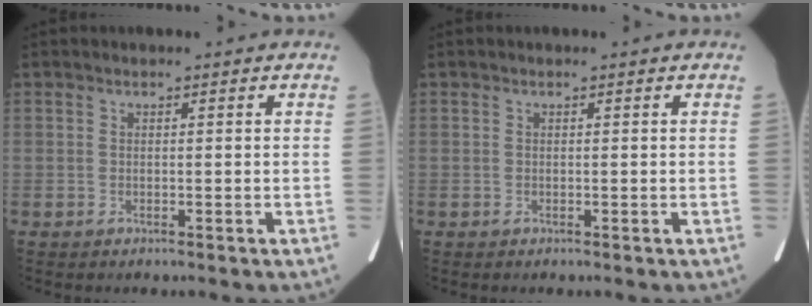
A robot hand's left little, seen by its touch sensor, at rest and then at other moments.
{"total": 0.0}